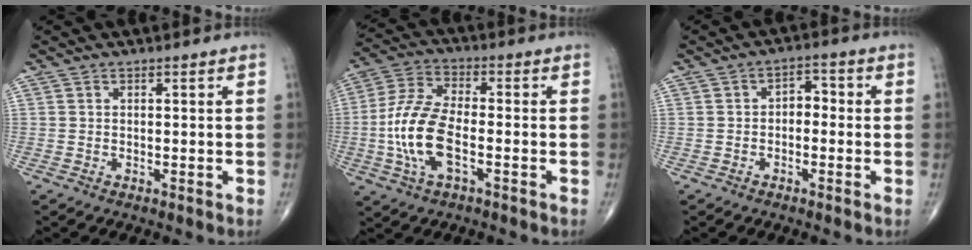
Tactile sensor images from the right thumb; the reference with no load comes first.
{"total": 12.6, "force": [-2.9, 5.7, 10.9], "torque": [-0.232, 0.022, -0.058]}
{"total": 3.4, "force": [-0.5, 2.3, 2.5], "torque": [-0.021, 0.019, -0.018]}